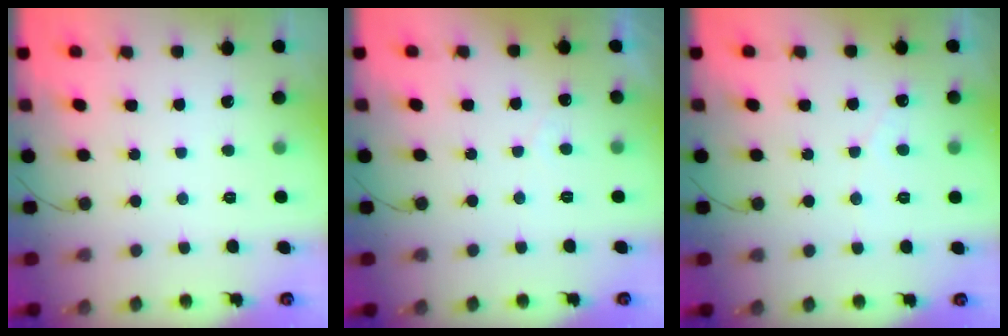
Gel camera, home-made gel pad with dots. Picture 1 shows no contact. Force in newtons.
{"total": 2.3, "press": 2.3, "slide": 0.1}
{"total": 1.6, "press": 1.6, "slide": 0.1}